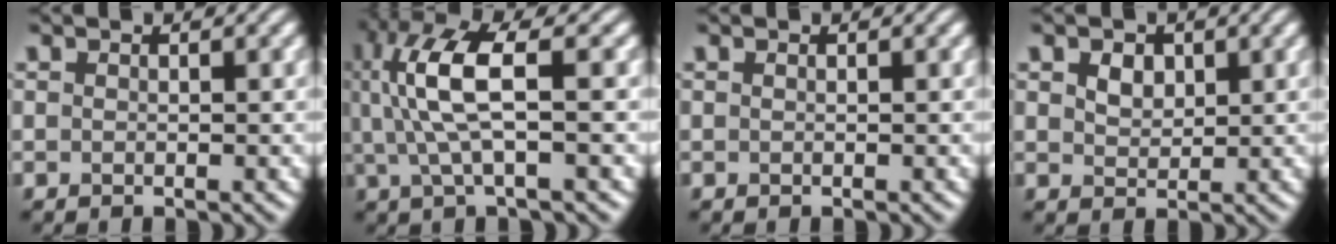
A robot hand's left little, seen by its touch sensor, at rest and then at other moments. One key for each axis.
{"total": 7.5, "fx": 1.2, "fy": 2.2, "fz": 7.0, "tx": -0.159, "ty": 0.008, "tz": 0.023}
{"total": 0.0}
{"total": 2.0, "fx": 0.9, "fy": 1.4, "fz": 1.1, "tx": -0.024, "ty": 0.001, "tz": 0.016}